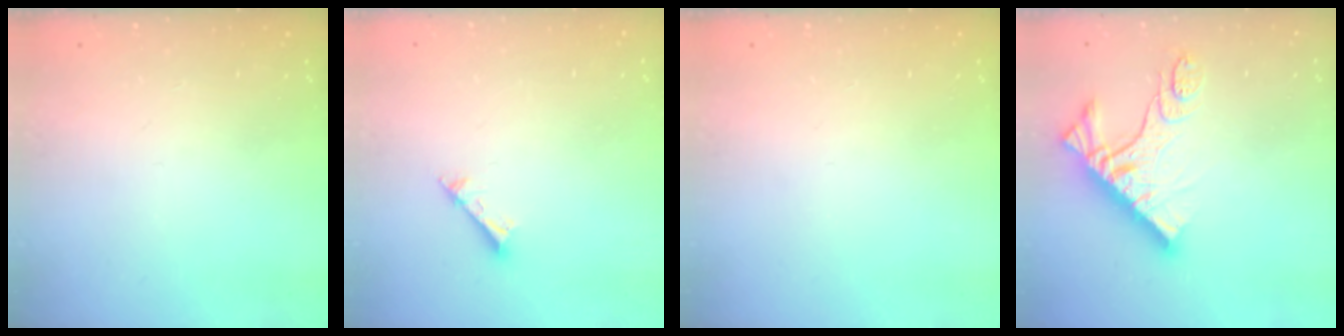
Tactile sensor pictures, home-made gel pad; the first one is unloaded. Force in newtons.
{"total": 2.2, "press": 2.1, "slide": 0.4}
{"total": 0.0}
{"total": 12.7, "press": 12.7, "slide": 1.2}